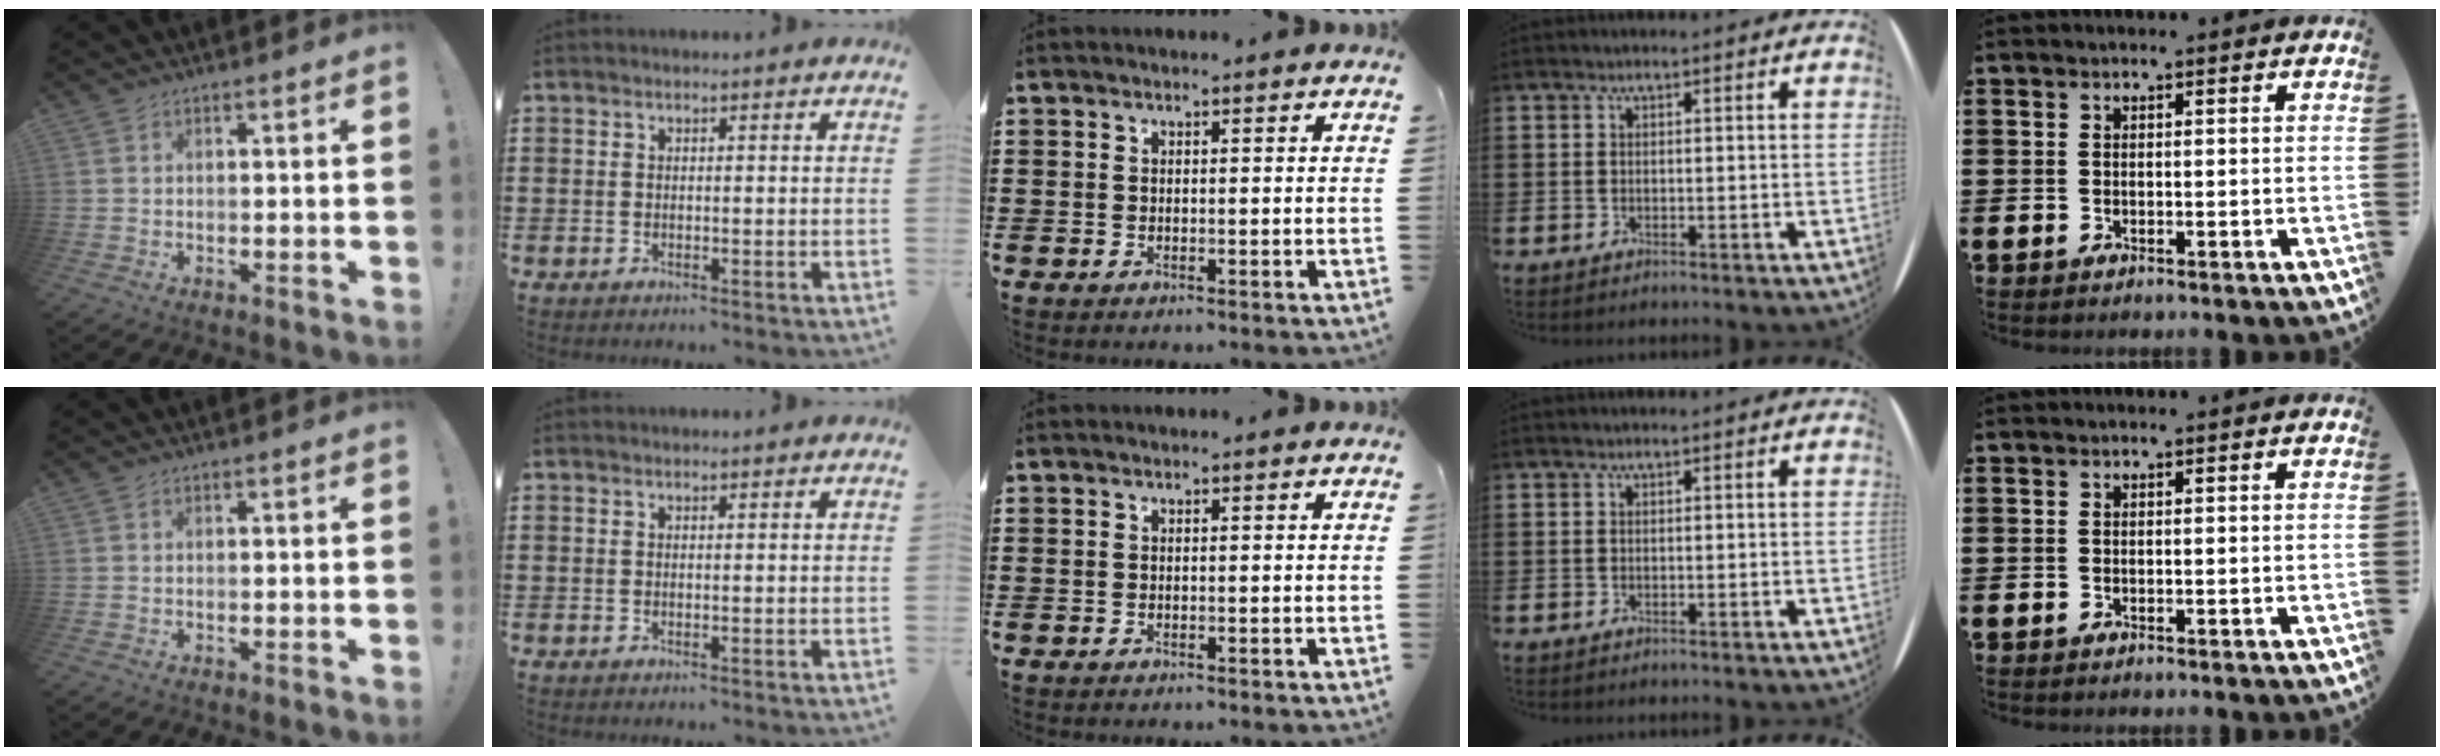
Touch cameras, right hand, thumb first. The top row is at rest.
{}